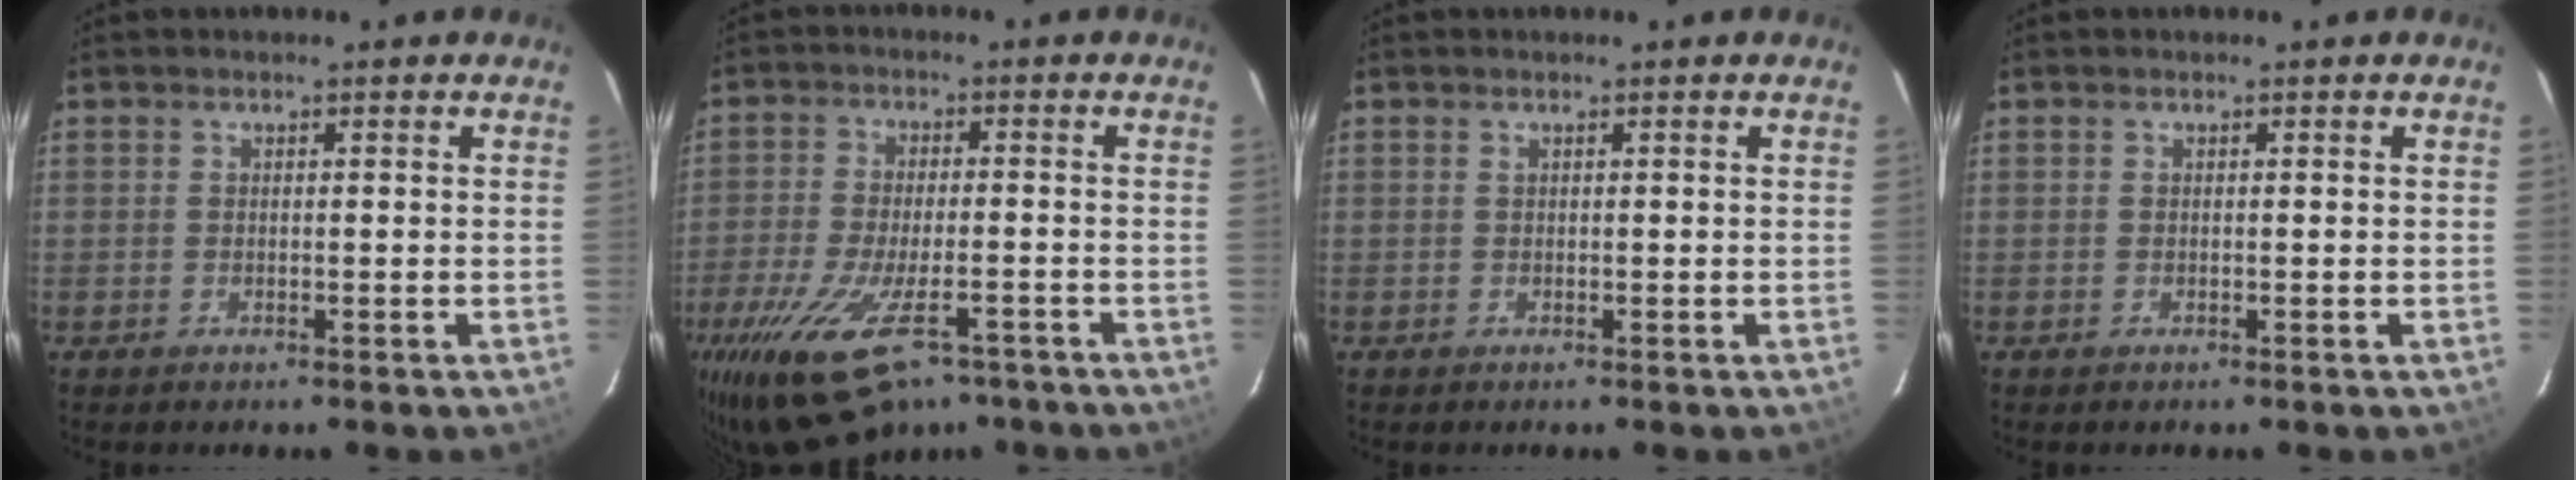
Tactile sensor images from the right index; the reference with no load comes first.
{"total": 16.5, "force": [-10.6, 6.5, 10.9], "torque": [-0.224, -0.042, -0.177]}
{"total": 0.0}
{"total": 0.0}